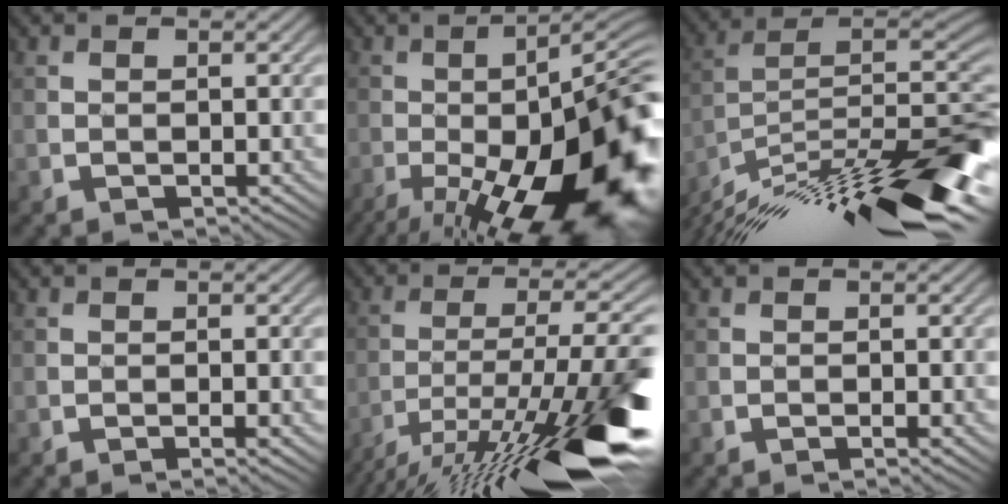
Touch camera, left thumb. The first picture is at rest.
{"total": 21.3, "force": [-9.1, 6.5, 18.2], "torque": [-0.243, -0.035, -0.140]}
{"total": 17.2, "force": [-11.2, 4.2, 12.4], "torque": [-0.202, 0.011, -0.197]}
{"total": 1.8, "force": [-1.0, 0.3, 1.5], "torque": [-0.022, -0.001, -0.014]}
{"total": 17.4, "force": [-10.4, 3.9, 13.4], "torque": [-0.208, -0.008, -0.179]}
{"total": 1.2, "force": [-0.6, 0.3, 1.0], "torque": [-0.012, -0.001, -0.009]}